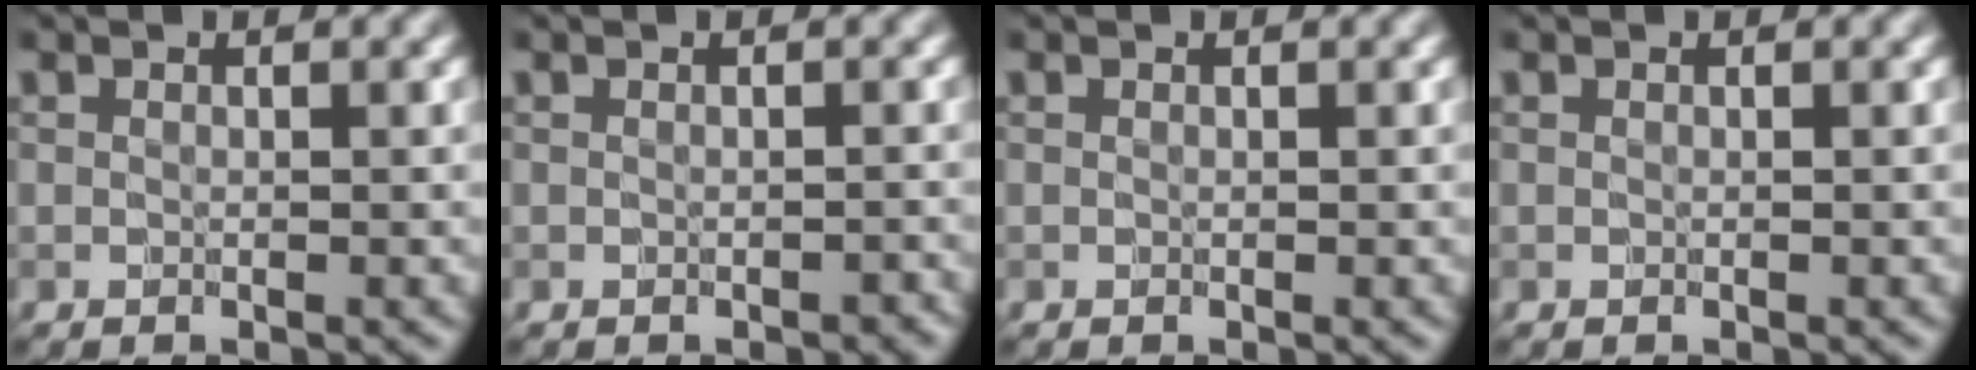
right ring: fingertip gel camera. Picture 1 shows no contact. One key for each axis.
{"total": 0.8, "fx": -0.5, "fy": 0.5, "fz": 0.4, "tx": -0.005, "ty": -0.002, "tz": -0.006}
{"total": 0.0}
{"total": 0.0}